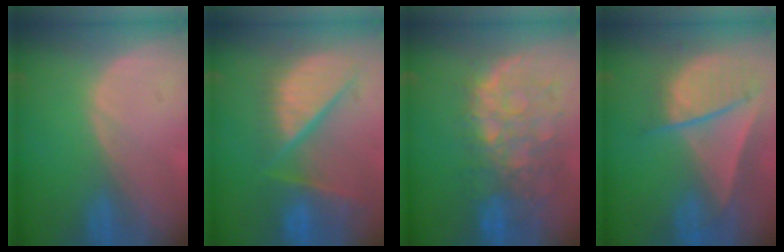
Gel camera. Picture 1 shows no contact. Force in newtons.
{"total": 12.4, "press": 10.2, "slide": 7.1}
{"total": 11.2, "press": 9.7, "slide": 5.5}
{"total": 9.1, "press": 7.9, "slide": 4.5}